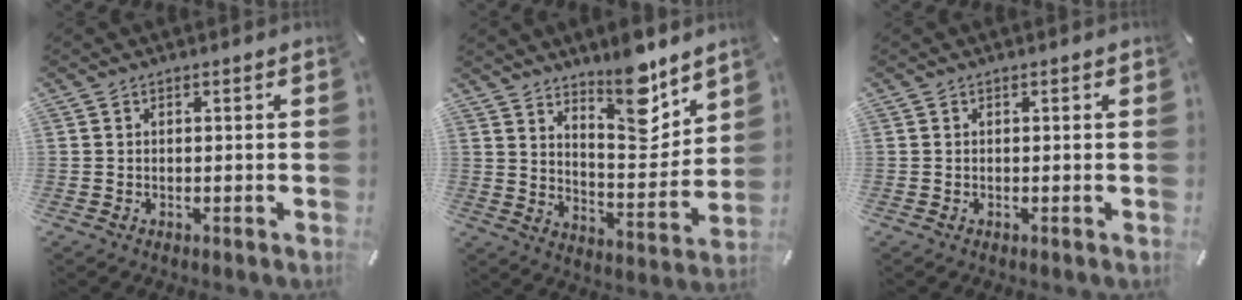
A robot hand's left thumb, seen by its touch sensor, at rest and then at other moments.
{"total": 13.1, "force": [10.5, 4.5, 6.5], "torque": [-0.073, -0.092, 0.183]}
{"total": 0.0}